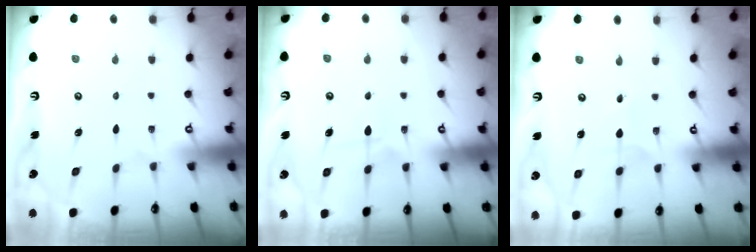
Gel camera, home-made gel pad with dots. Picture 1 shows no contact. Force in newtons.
{"total": 5.5, "press": 5.4, "slide": 0.6}
{"total": 1.4, "press": 1.4, "slide": 0.1}